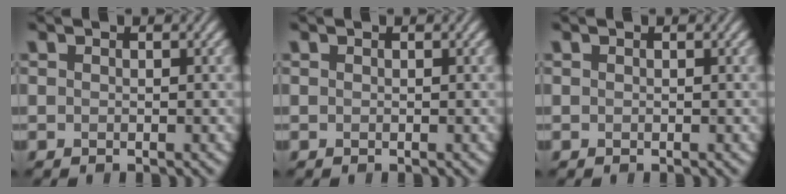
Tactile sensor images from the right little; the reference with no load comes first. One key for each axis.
{"total": 0.0}
{"total": 0.0}